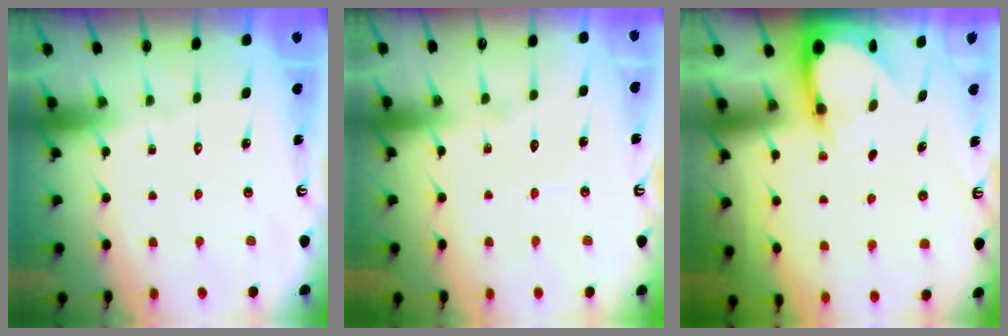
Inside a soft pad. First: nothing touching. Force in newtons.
{"total": 4.7, "press": 4.7, "slide": 0.3}
{"total": 3.7, "press": 3.7, "slide": 0.3}